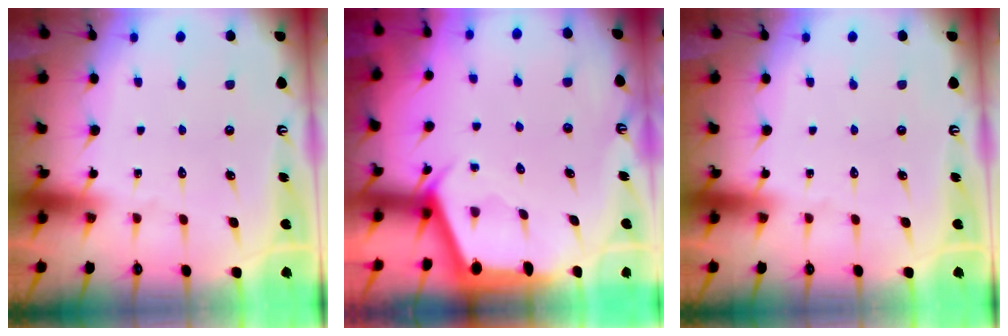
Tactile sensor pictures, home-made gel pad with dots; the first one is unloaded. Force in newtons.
{"total": 2.4, "press": 2.4, "slide": 0.3}
{"total": 0.0}